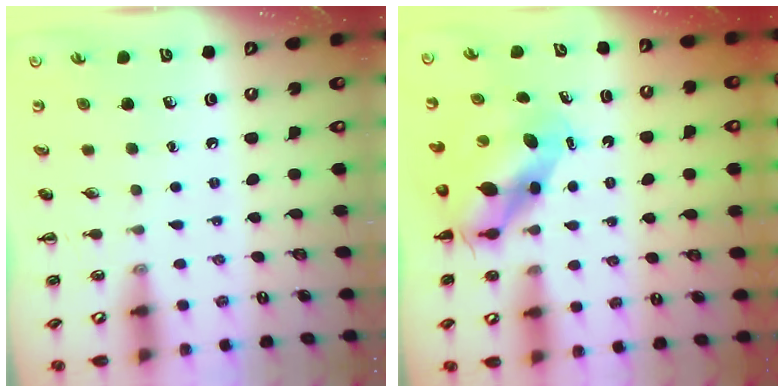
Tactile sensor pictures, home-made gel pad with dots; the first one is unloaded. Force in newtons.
{"total": 8.4, "press": 8.3, "slide": 1.3}